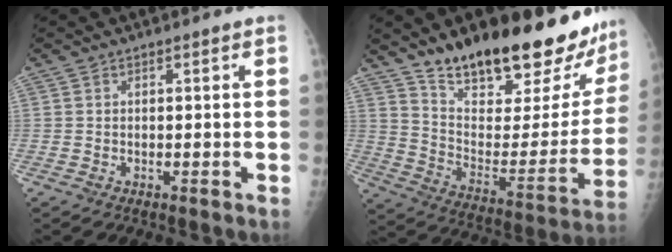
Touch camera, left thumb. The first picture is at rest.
{"total": 28.4, "force": [21.9, 9.4, 15.4], "torque": [-0.199, -0.103, 0.327]}